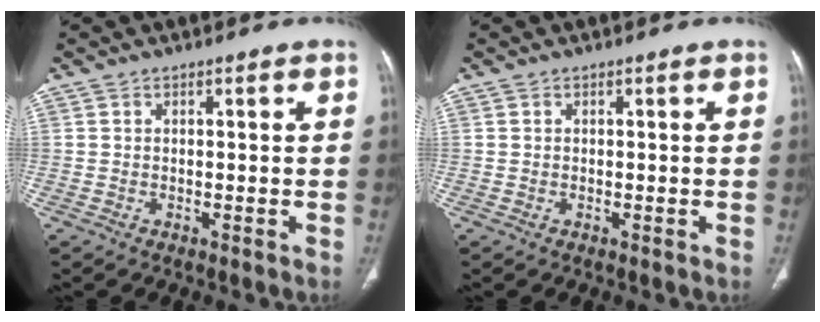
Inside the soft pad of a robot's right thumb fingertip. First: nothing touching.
{"total": 0.0}